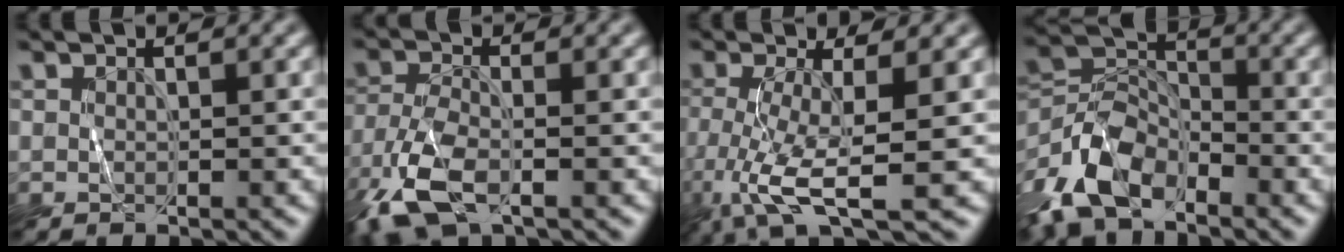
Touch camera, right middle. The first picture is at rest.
{"total": 6.7, "force": [-4.0, 2.4, 4.9], "torque": [-0.115, -0.010, -0.087]}
{"total": 6.1, "force": [-2.1, 1.0, 5.6], "torque": [-0.120, -0.012, -0.043]}
{"total": 7.4, "force": [-5.5, 3.3, 3.7], "torque": [-0.082, 0.004, -0.121]}